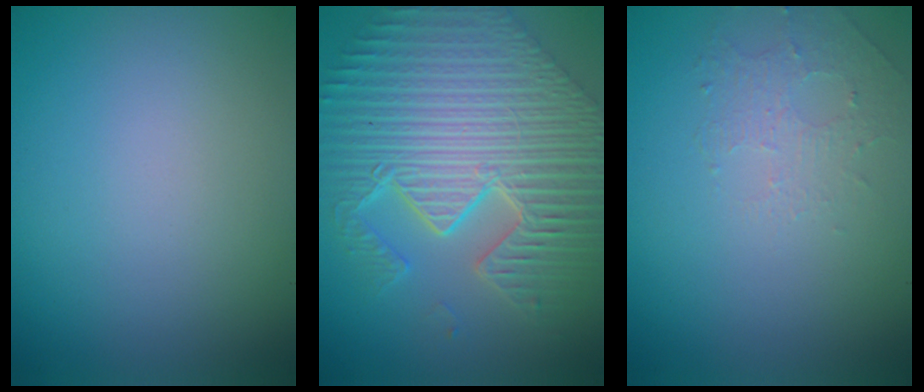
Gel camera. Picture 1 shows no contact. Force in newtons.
{"total": 11.8, "press": 7.8, "slide": 8.9}
{"total": 1.4, "press": 0.7, "slide": 1.2}